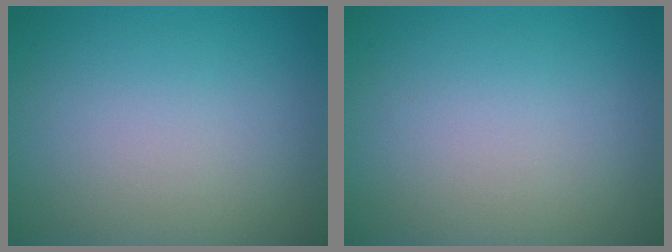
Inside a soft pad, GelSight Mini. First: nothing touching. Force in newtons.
{"total": 0.0}